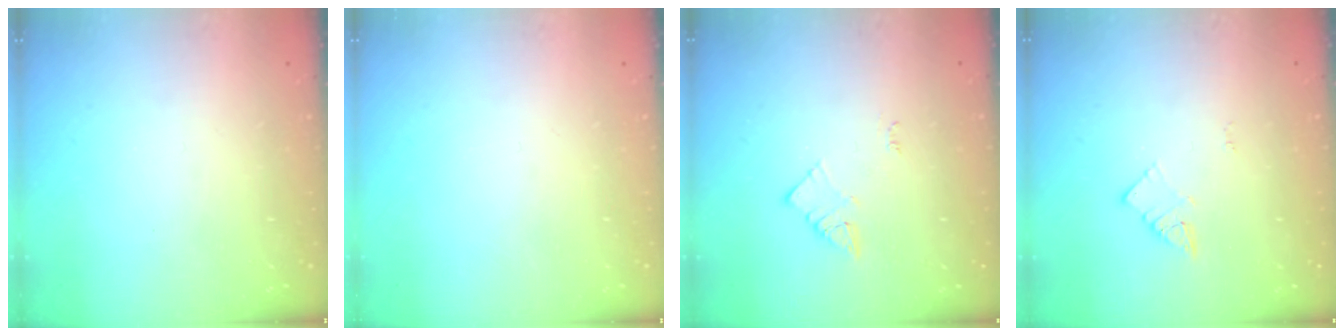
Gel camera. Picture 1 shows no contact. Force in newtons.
{"total": 0.0}
{"total": 2.7, "press": 2.6, "slide": 0.4}
{"total": 3.0, "press": 3.0, "slide": 0.4}